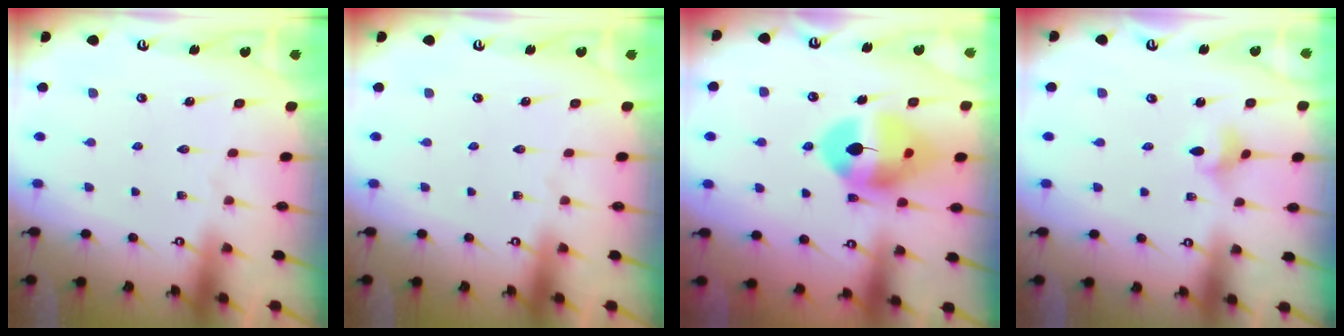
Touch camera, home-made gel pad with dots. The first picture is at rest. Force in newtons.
{"total": 0.0}
{"total": 13.6, "press": 13.5, "slide": 1.7}
{"total": 3.3, "press": 3.2, "slide": 0.7}